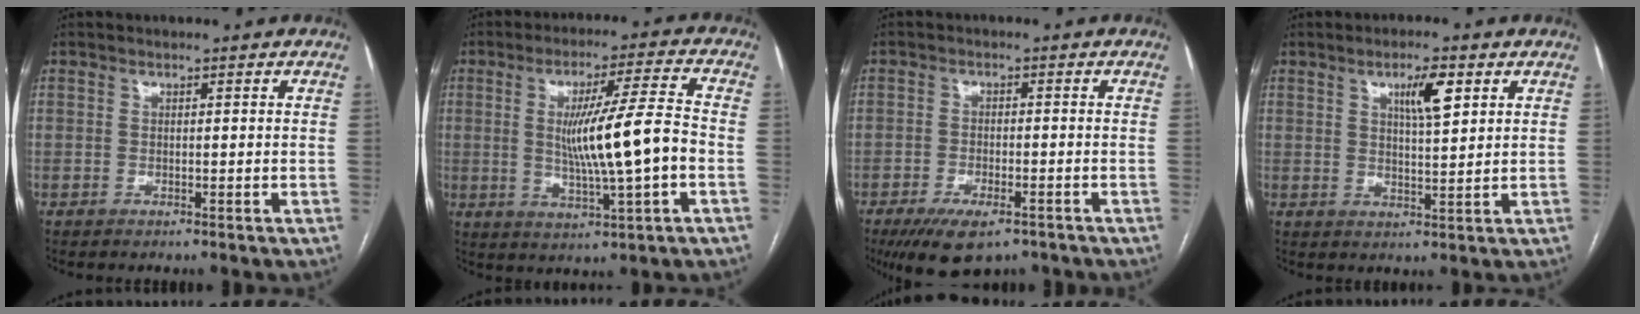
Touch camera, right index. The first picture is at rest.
{"total": 12.2, "force": [-0.8, -0.2, 12.2], "torque": [-0.211, -0.003, -0.013]}
{"total": 8.2, "force": [-5.7, 3.0, 5.1], "torque": [-0.084, -0.011, -0.090]}
{"total": 5.4, "force": [2.6, 0.9, 4.7], "torque": [-0.080, 0.001, 0.043]}